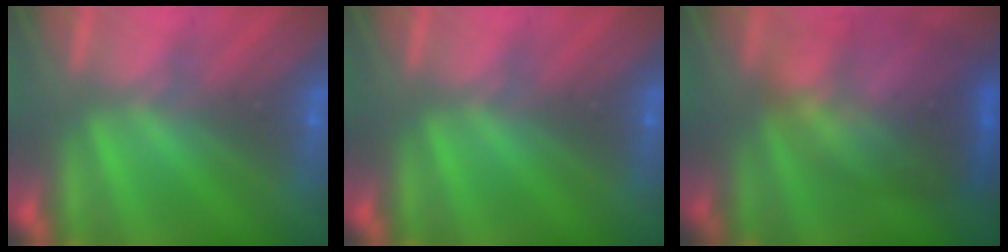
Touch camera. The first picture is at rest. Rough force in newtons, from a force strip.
{"total": 0.0}
{"total": 7.5}